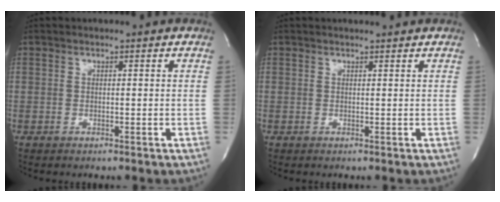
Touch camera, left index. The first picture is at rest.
{"total": 0.5, "force": [0.5, 0.0, 0.1], "torque": [-0.007, 0.002, 0.009]}